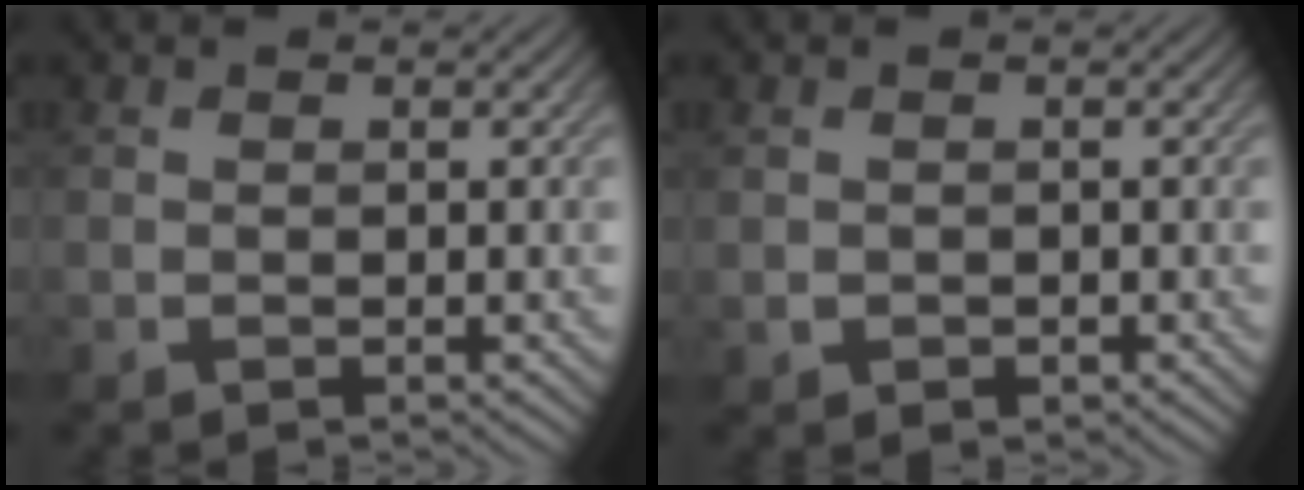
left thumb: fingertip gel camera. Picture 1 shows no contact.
{"total": 1.0, "force": [-0.3, 0.8, 0.4], "torque": [-0.007, -0.006, -0.006]}